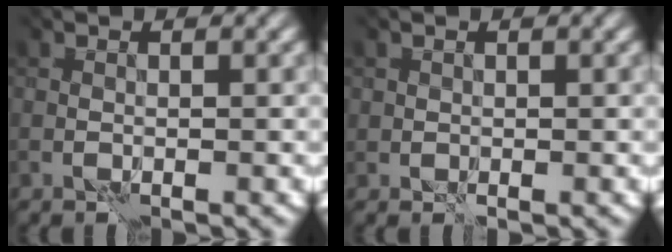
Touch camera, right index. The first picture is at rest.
{"total": 0.7, "force": [0.4, 0.5, -0.2], "torque": [0.005, 0.006, 0.005]}